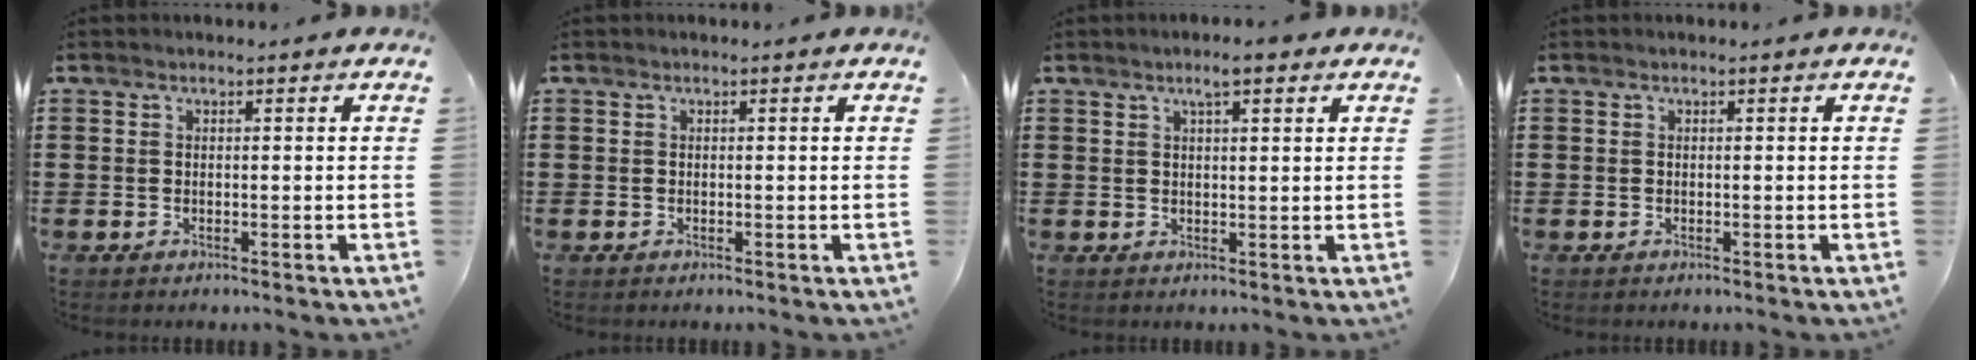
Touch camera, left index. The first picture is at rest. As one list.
[{"total": 0.0}, {"total": 3.5, "force": [2.2, 0.5, 2.7], "torque": [-0.048, 0.001, 0.036]}, {"total": 0.0}]